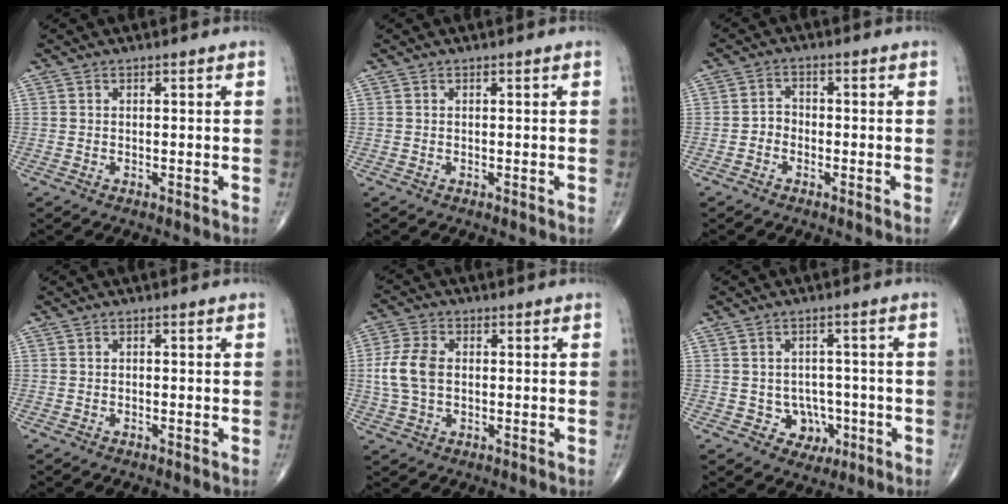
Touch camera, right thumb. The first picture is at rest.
{"total": 0.0}
{"total": 2.7, "force": [-1.2, 2.2, 1.0], "torque": [-0.003, 0.013, -0.030]}
{"total": 0.0}
{"total": 7.7, "force": [0.2, 5.0, 5.8], "torque": [-0.126, 0.011, 0.003]}
{"total": 5.7, "force": [-1.7, 5.0, 2.1], "torque": [0.007, 0.016, -0.017]}